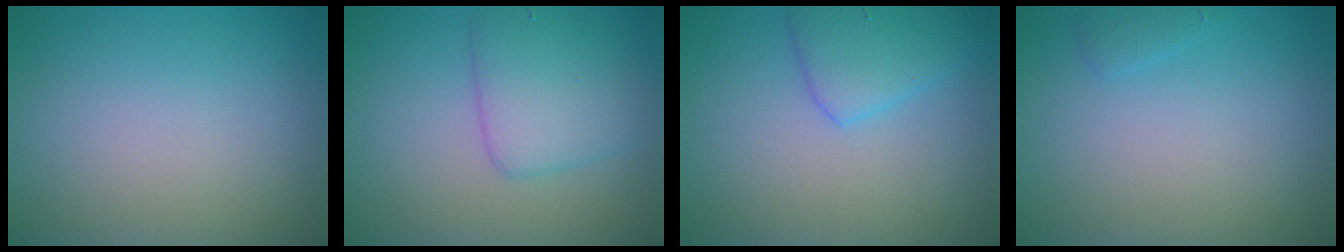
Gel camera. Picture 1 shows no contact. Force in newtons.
{"total": 4.3, "press": 4.3, "slide": 0.0}
{"total": 3.3, "press": 3.3, "slide": 0.2}
{"total": 0.8, "press": 0.8, "slide": 0.1}